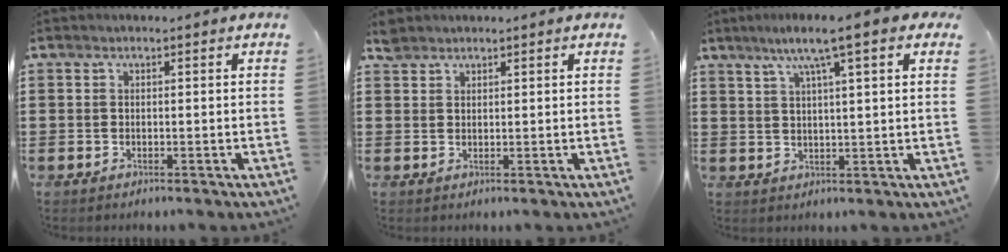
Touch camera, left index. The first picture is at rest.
{"total": 2.1, "force": [1.9, 0.8, 0.5], "torque": [-0.014, 0.003, 0.037]}
{"total": 6.9, "force": [4.1, 0.4, 5.5], "torque": [-0.118, 0.000, 0.067]}